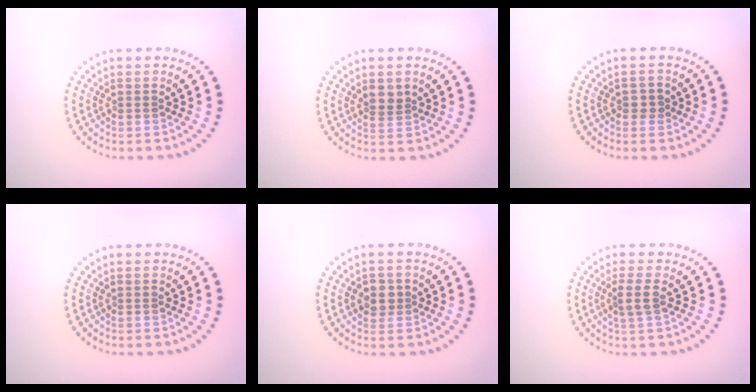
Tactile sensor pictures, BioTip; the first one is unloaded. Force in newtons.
{"total": 1.7, "press": 1.5, "slide": 0.8}
{"total": 1.2, "press": 1.2, "slide": 0.2}
{"total": 0.0}
{"total": 2.1, "press": 2.0, "slide": 0.6}
{"total": 1.8, "press": 1.5, "slide": 1.0}